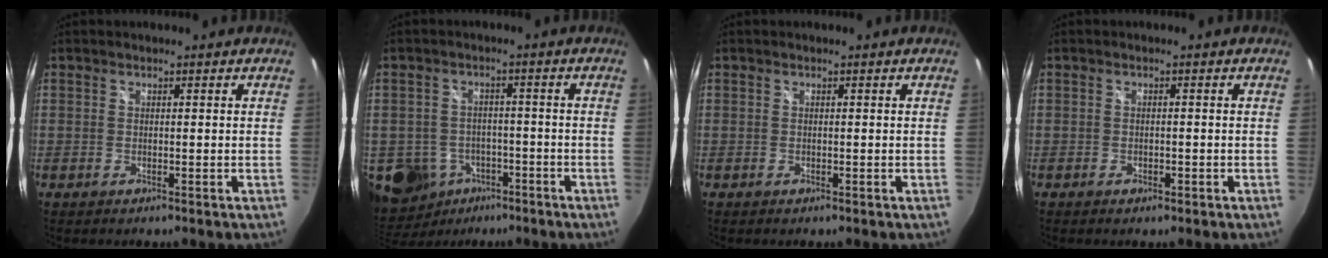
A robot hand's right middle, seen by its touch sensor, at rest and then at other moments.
{"total": 13.8, "force": [-6.3, 11.0, 5.5], "torque": [-0.166, -0.002, -0.077]}
{"total": 0.0}
{"total": 1.4, "force": [-0.9, 0.9, 0.7], "torque": [-0.013, -0.004, -0.015]}